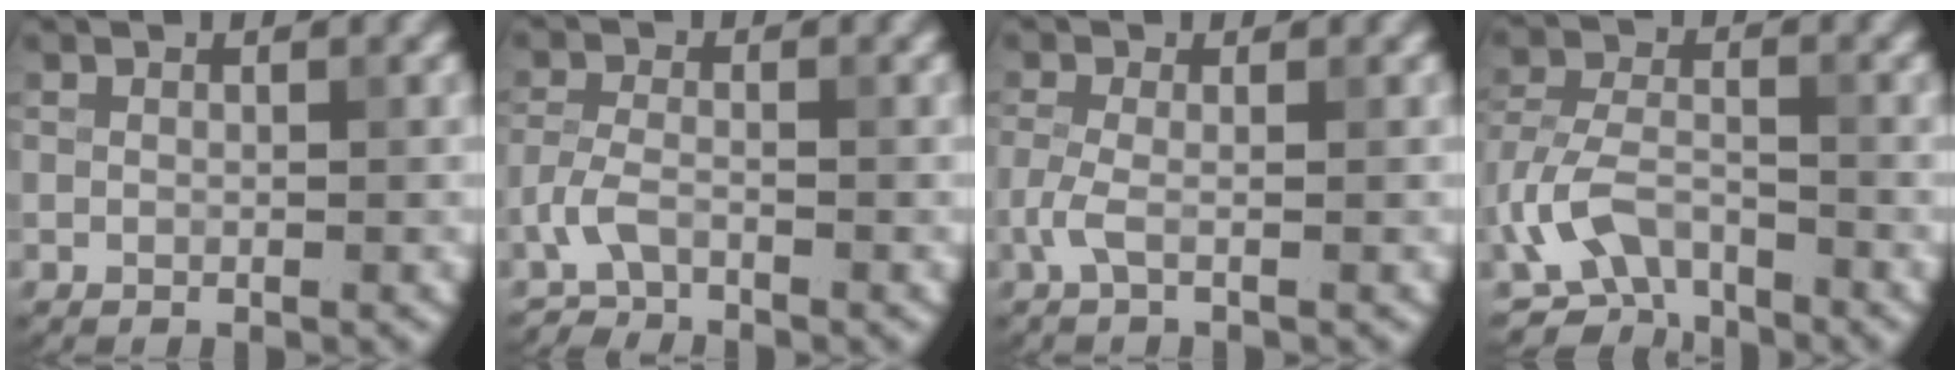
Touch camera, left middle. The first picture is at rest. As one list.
[{"total": 2.0, "force": [-1.8, 0.6, 0.7], "torque": [-0.017, 0.002, -0.046]}, {"total": 1.7, "force": [-0.6, 0.3, 1.5], "torque": [-0.037, -0.001, -0.017]}, {"total": 6.1, "force": [-3.4, 3.4, 3.8], "torque": [-0.076, -0.002, -0.076]}]